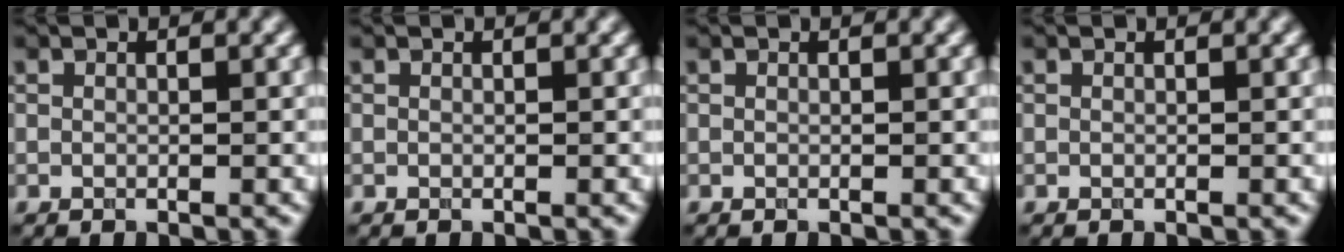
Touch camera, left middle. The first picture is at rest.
{"total": 0.0}
{"total": 0.0}
{"total": 0.0}